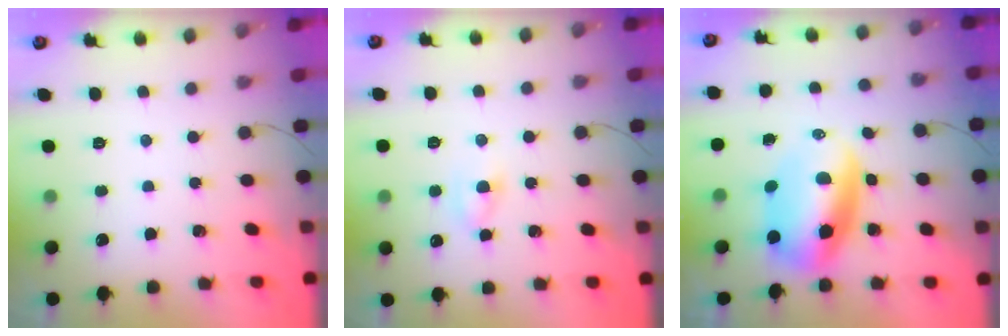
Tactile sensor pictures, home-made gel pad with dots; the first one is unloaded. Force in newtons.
{"total": 2.9, "press": 2.8, "slide": 0.9}
{"total": 10.2, "press": 9.8, "slide": 2.5}